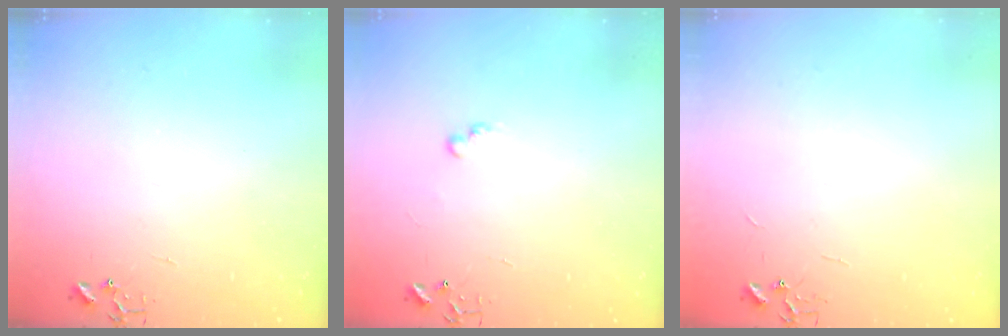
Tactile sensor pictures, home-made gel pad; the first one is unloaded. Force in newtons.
{"total": 5.1, "press": 5.1, "slide": 0.4}
{"total": 2.2, "press": 2.2, "slide": 0.3}